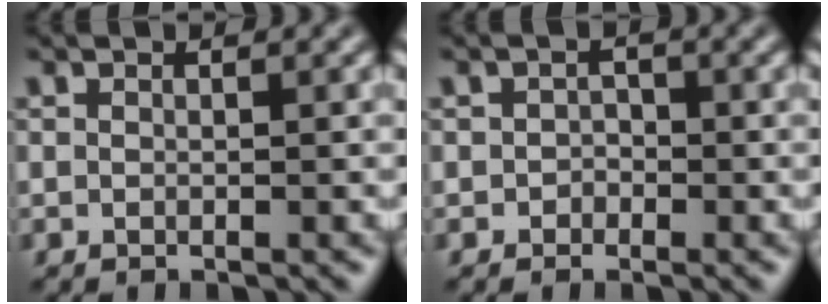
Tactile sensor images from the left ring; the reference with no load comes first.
{"total": 1.2, "force": [-0.4, 1.1, 0.4], "torque": [0.002, 0.000, -0.009]}